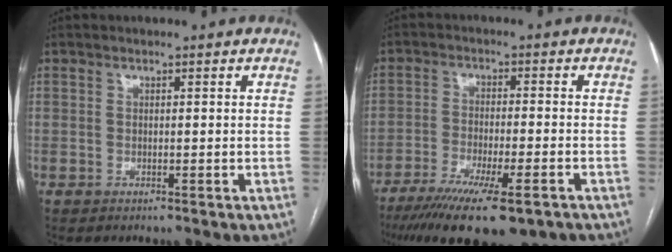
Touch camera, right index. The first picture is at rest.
{"total": 15.9, "force": [-11.2, 2.8, 11.0], "torque": [-0.161, -0.036, -0.173]}